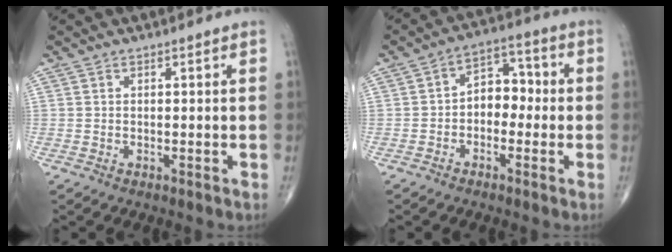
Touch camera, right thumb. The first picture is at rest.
{"total": 7.0, "force": [-0.9, 4.9, 4.9], "torque": [-0.044, 0.033, -0.030]}